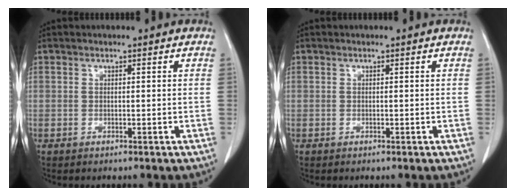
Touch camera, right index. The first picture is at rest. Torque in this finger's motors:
{"motor_torque": [0.01, 0.00, 0.00, 0.00]}